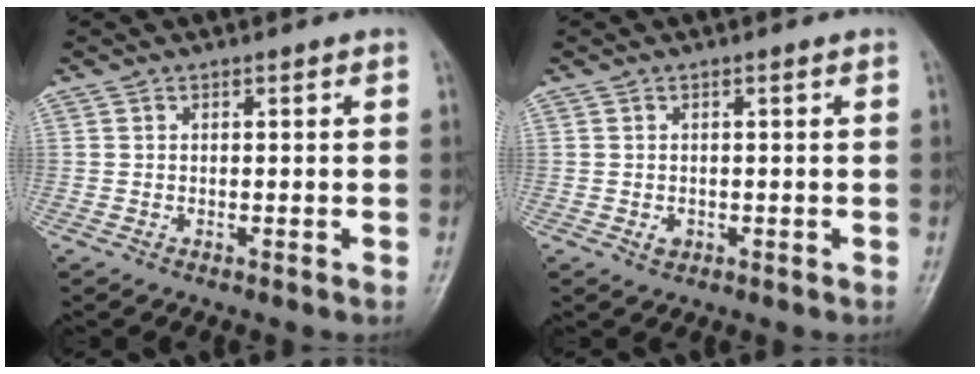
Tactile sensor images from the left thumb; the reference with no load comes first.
{"total": 1.2, "force": [-0.3, 1.0, 0.8], "torque": [-0.005, 0.000, -0.001]}